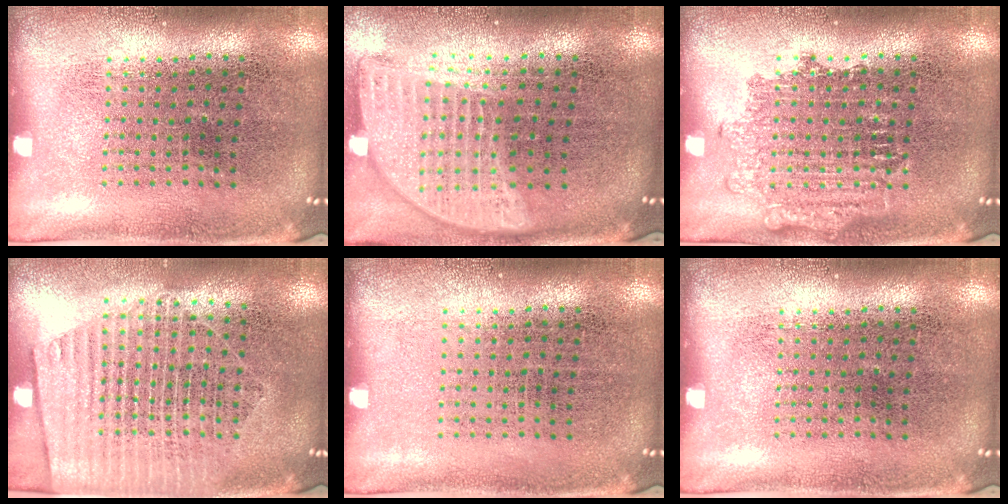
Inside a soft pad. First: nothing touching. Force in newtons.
{"total": 2.0, "press": 1.6, "slide": 1.1}
{"total": 2.0, "press": 1.9, "slide": 0.4}
{"total": 1.6, "press": 1.5, "slide": 0.7}
{"total": 0.0}
{"total": 0.0}